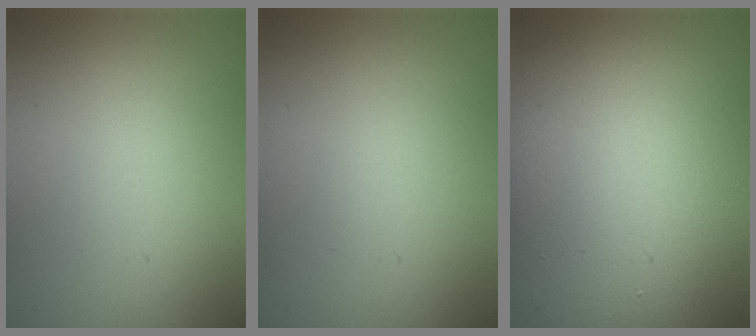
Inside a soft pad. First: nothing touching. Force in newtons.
{"total": 0.0}
{"total": 16.8, "press": 16.7, "slide": 0.9}